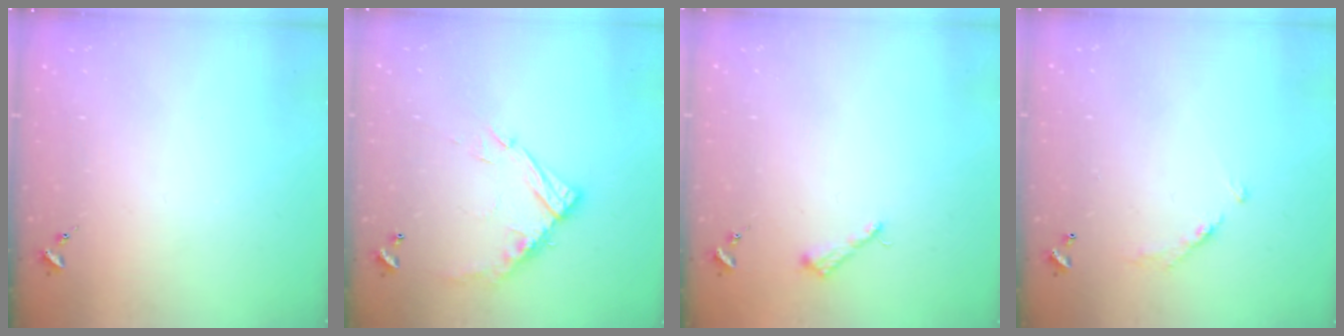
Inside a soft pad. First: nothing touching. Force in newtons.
{"total": 13.3, "press": 13.2, "slide": 1.2}
{"total": 4.2, "press": 4.1, "slide": 0.6}
{"total": 6.5, "press": 6.5, "slide": 0.4}